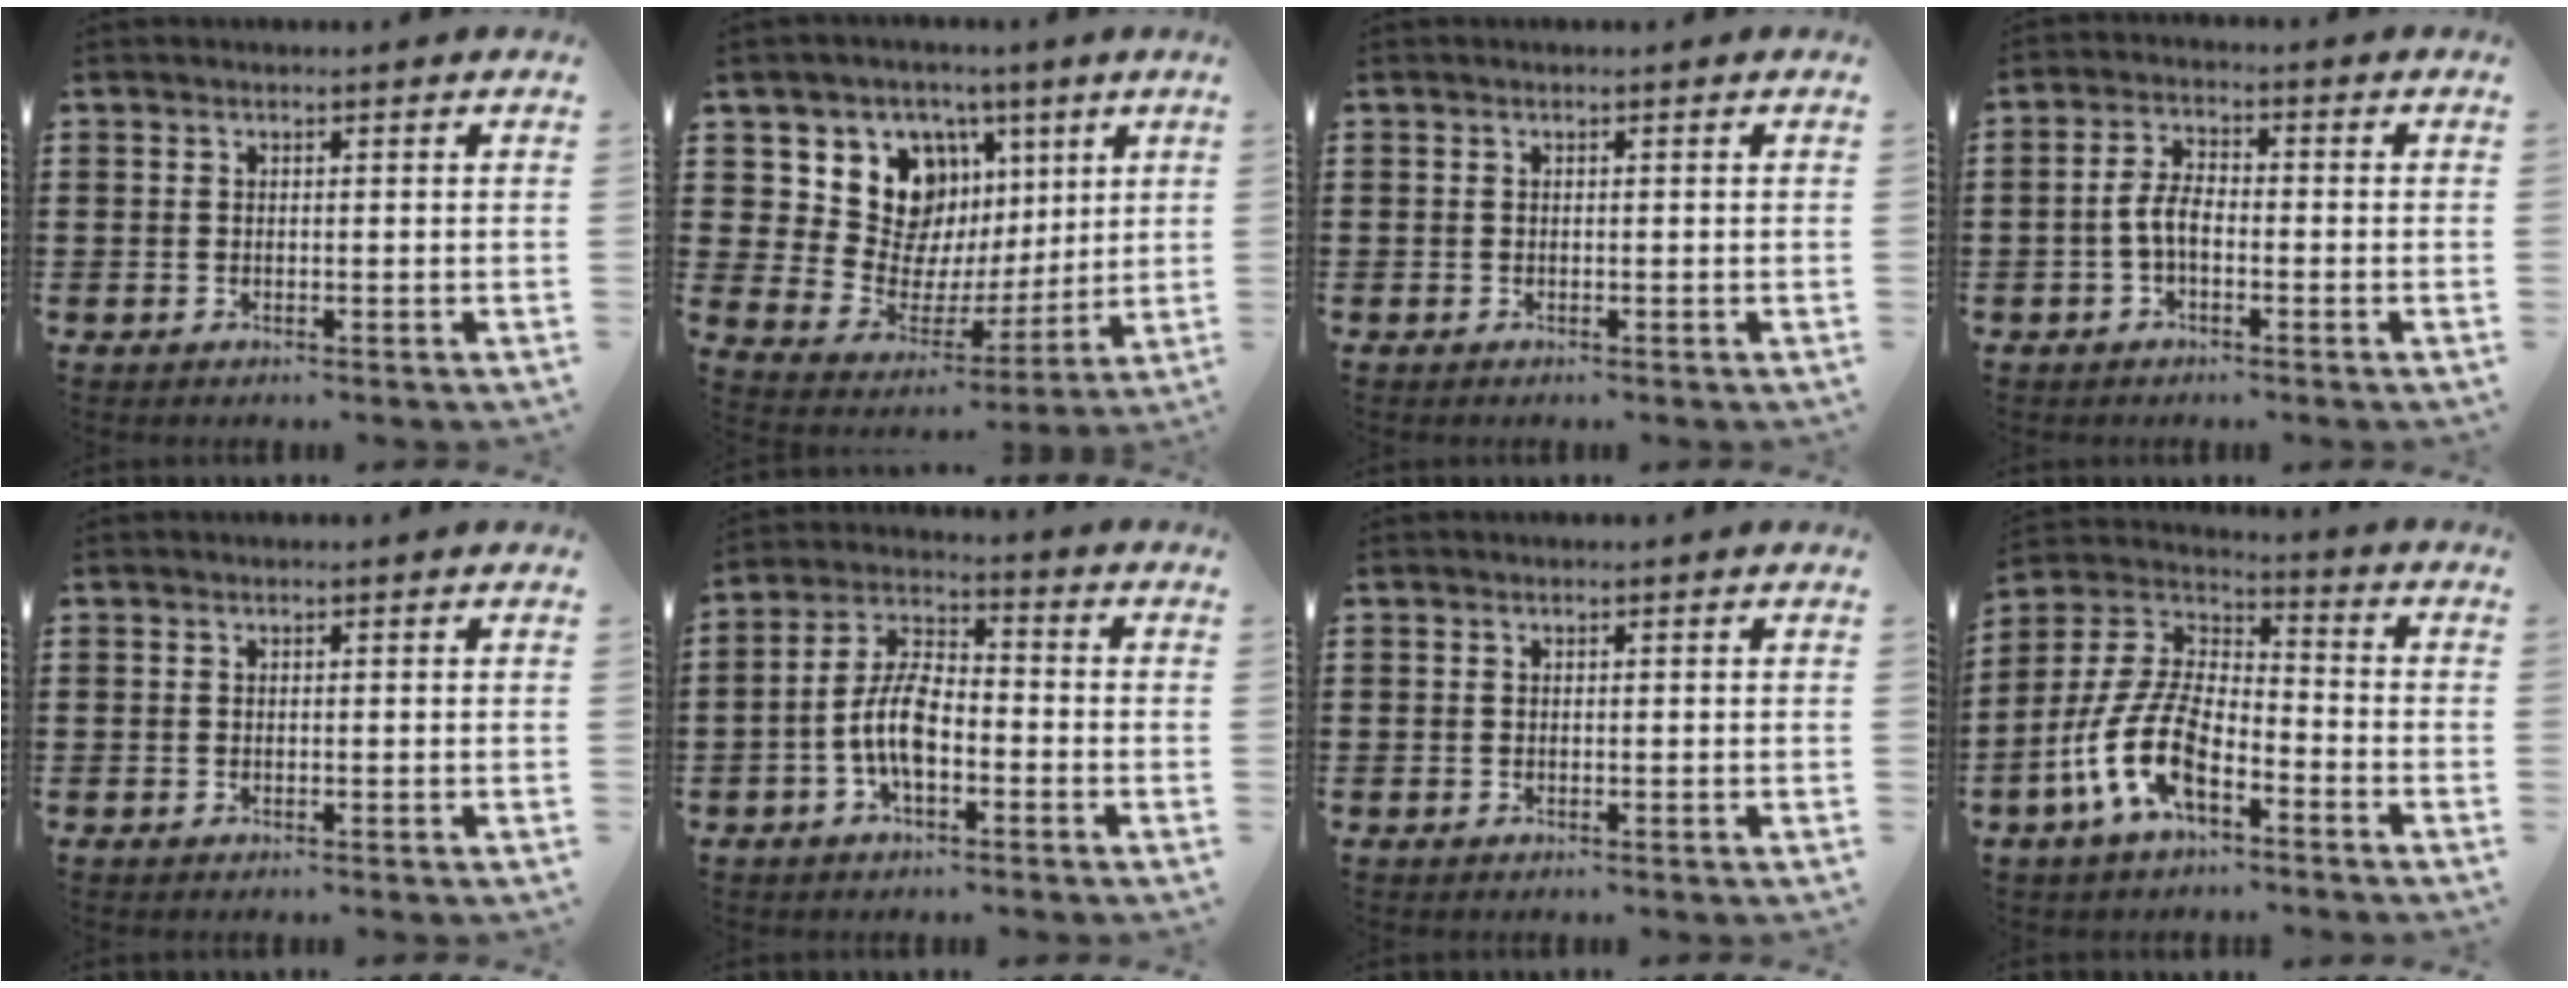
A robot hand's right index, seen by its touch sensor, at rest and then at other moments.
{"total": 11.9, "force": [5.2, 9.7, 4.6], "torque": [-0.114, -0.030, 0.104]}
{"total": 0.0}
{"total": 4.4, "force": [-1.2, 2.1, 3.6], "torque": [-0.085, 0.001, -0.029]}
{"total": 0.0}
{"total": 7.6, "force": [-2.5, 3.5, 6.3], "torque": [-0.153, -0.001, -0.055]}
{"total": 0.0}
{"total": 11.4, "force": [-5.9, 4.8, 8.5], "torque": [-0.227, -0.015, -0.126]}